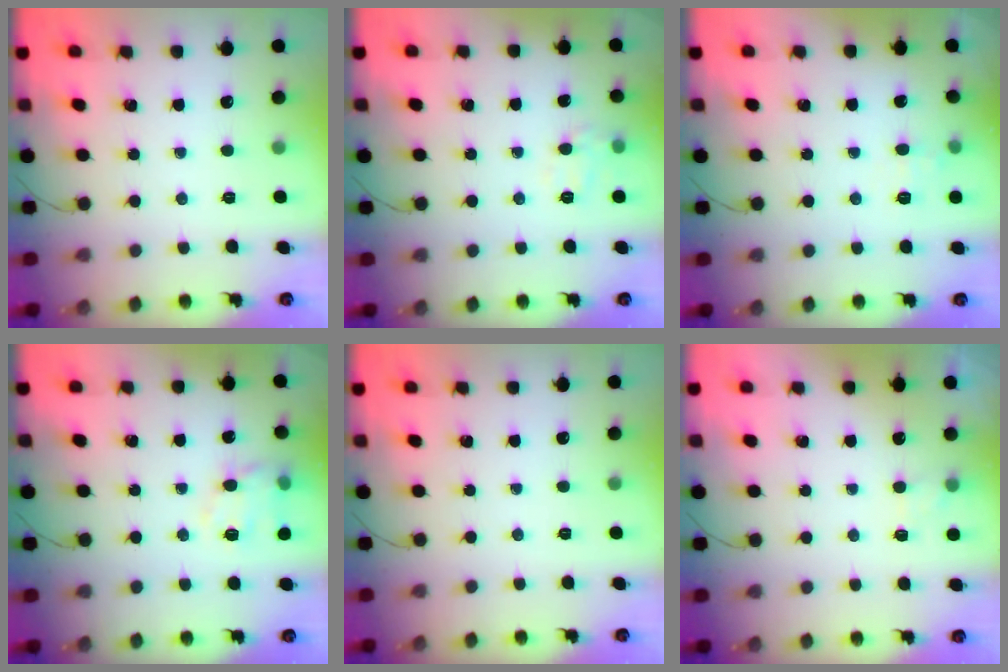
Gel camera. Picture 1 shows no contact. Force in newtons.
{"total": 7.2, "press": 7.1, "slide": 0.8}
{"total": 4.3, "press": 3.9, "slide": 1.8}
{"total": 10.1, "press": 10.1, "slide": 0.8}
{"total": 0.0}
{"total": 2.4, "press": 1.9, "slide": 1.4}